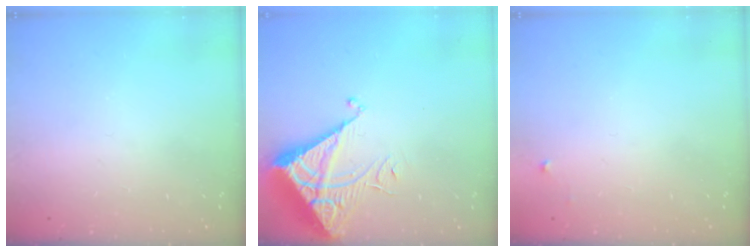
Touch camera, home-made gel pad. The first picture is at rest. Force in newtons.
{"total": 7.0, "press": 7.0, "slide": 0.6}
{"total": 2.5, "press": 2.5, "slide": 0.4}